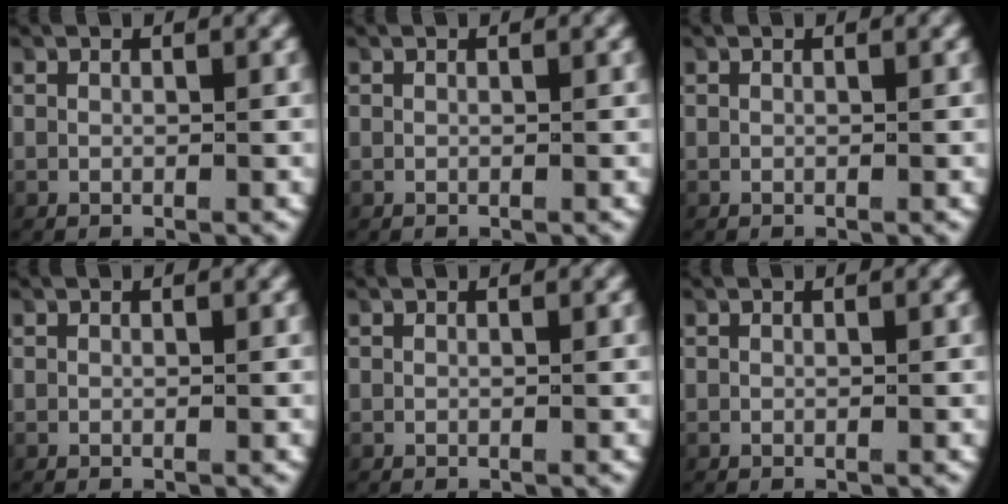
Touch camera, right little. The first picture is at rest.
{"total": 0.0}
{"total": 0.0}
{"total": 0.0}
{"total": 0.0}
{"total": 0.0}